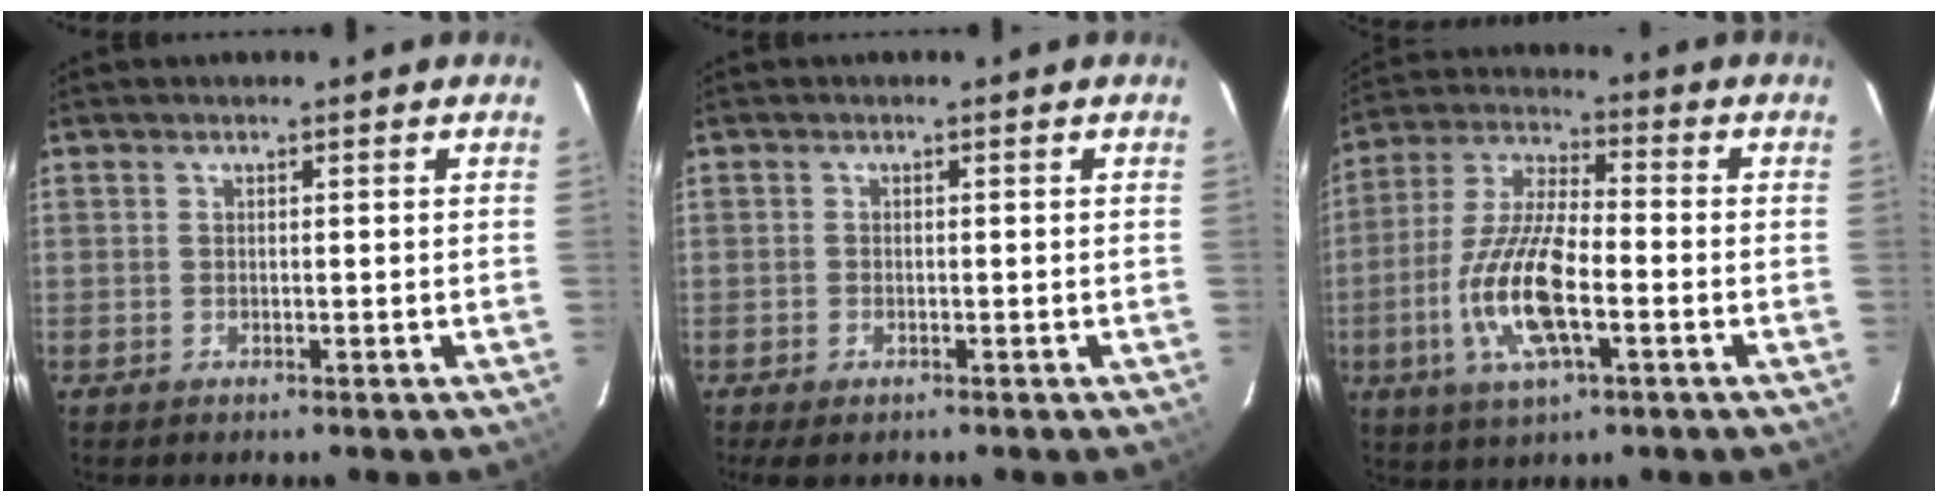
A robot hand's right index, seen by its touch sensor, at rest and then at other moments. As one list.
[{"total": 2.4, "force": [-1.7, 1.0, 1.4], "torque": [-0.031, -0.009, -0.031]}, {"total": 14.6, "force": [-4.4, 4.8, 13.1], "torque": [-0.276, -0.004, -0.088]}]